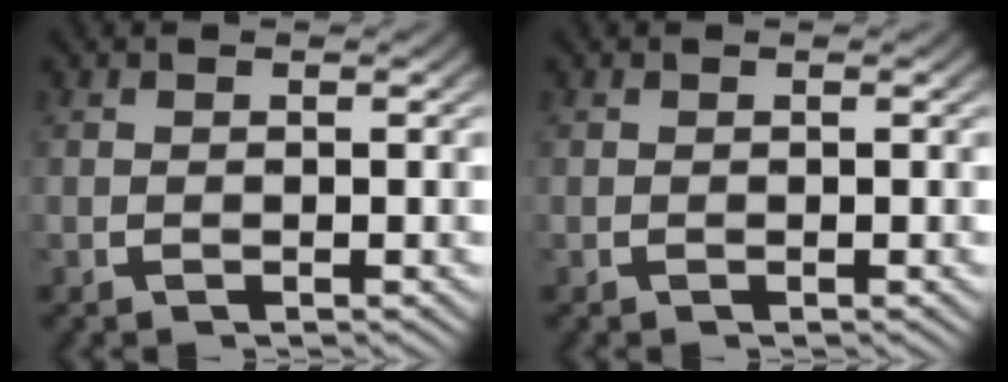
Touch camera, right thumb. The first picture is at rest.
{"total": 0.0}